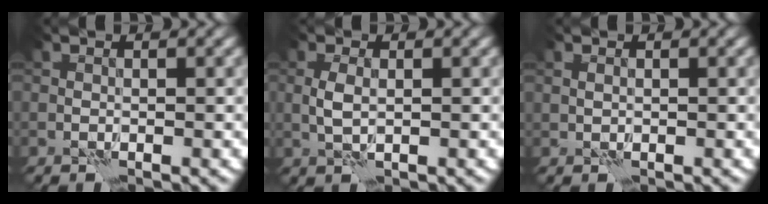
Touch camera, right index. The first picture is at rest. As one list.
[{"total": 1.8, "force": [0.1, 0.9, 1.5], "torque": [-0.040, 0.000, 0.001]}, {"total": 0.5, "force": [0.3, 0.4, 0.3], "torque": [-0.006, -0.002, 0.006]}]